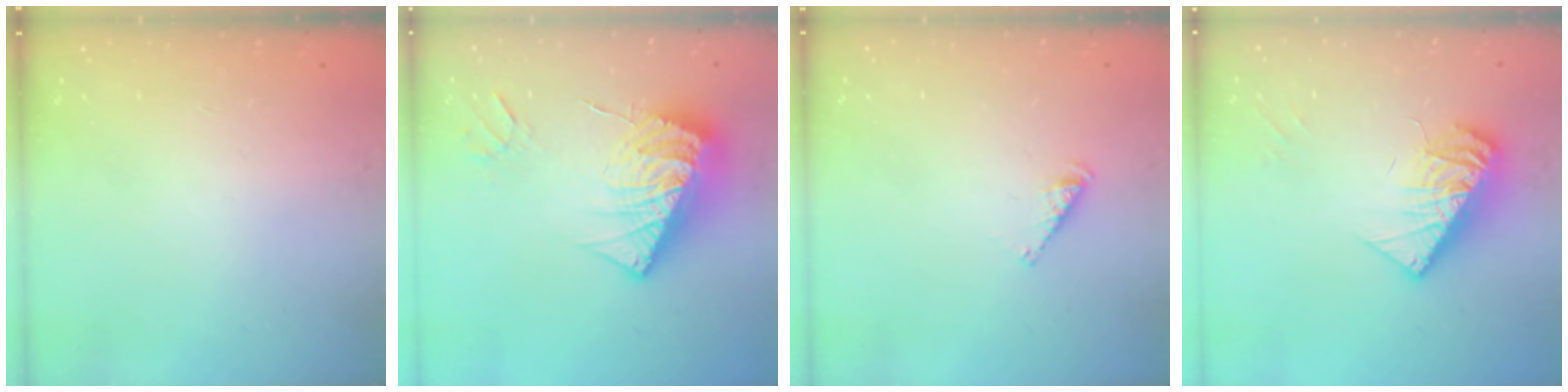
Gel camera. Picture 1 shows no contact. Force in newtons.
{"total": 17.7, "press": 17.6, "slide": 1.9}
{"total": 3.1, "press": 3.1, "slide": 0.4}
{"total": 13.2, "press": 13.1, "slide": 1.1}